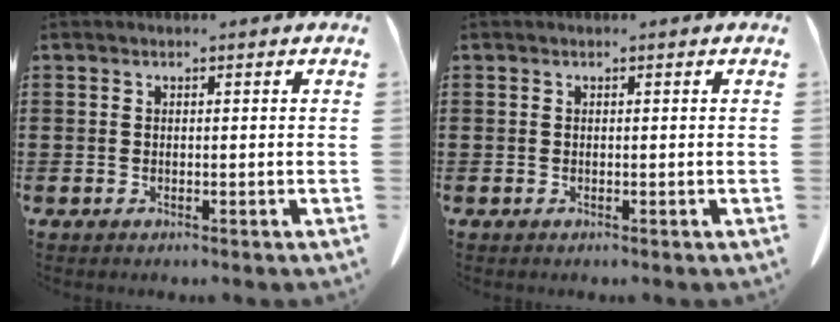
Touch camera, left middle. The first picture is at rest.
{"total": 0.0}